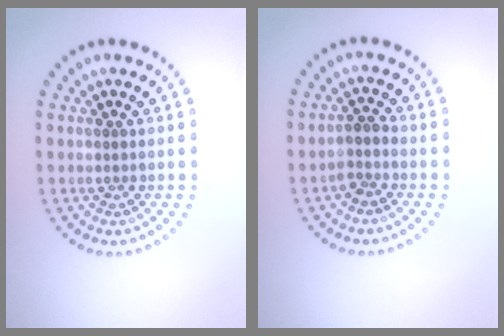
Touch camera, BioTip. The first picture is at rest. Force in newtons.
{"total": 1.5, "press": 1.2, "slide": 1.0}